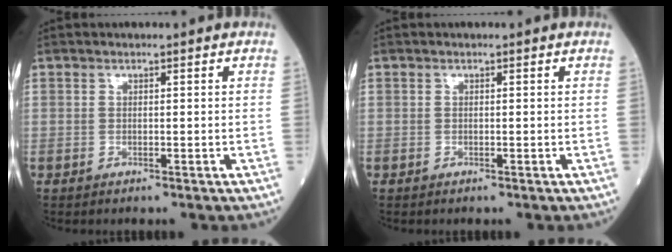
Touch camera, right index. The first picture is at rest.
{"total": 0.0}